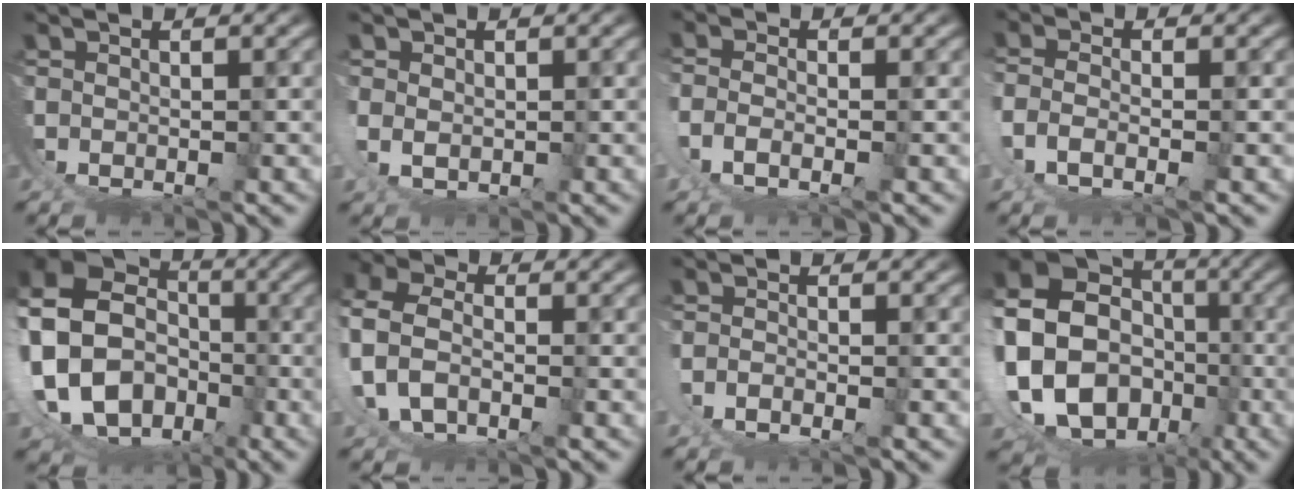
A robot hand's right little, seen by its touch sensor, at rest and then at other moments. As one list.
[{"total": 1.9, "force": [0.4, 1.0, 1.6], "torque": [-0.043, -0.017, 0.021]}, {"total": 2.6, "force": [-0.8, 0.2, 2.5], "torque": [-0.054, -0.010, -0.007]}, {"total": 2.8, "force": [-0.8, 0.5, 2.7], "torque": [-0.063, -0.012, -0.006]}, {"total": 15.4, "force": [-1.0, 12.5, 8.9], "torque": [-0.200, -0.042, -0.013]}, {"total": 4.4, "force": [0.2, 3.0, 3.3], "torque": [-0.094, -0.007, 0.005]}, {"total": 1.5, "force": [-0.8, -0.1, 1.3], "torque": [-0.027, -0.004, -0.014]}, {"total": 18.4, "force": [-3.2, 15.1, 10.0], "torque": [-0.230, -0.068, -0.037]}]